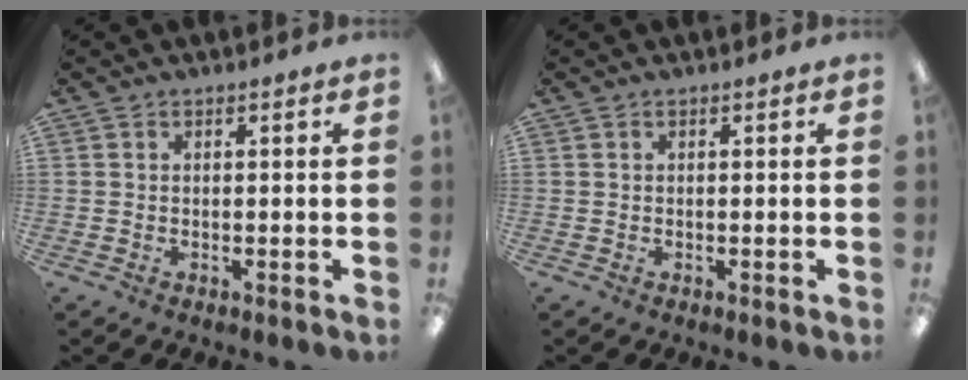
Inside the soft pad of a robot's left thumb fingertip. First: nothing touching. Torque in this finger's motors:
{"motor_torque": [0.00, 0.00, 0.05, -0.05, 0.00]}